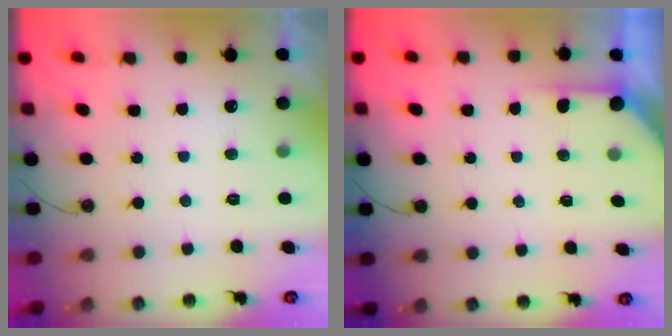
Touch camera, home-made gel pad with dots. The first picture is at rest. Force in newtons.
{"total": 3.9, "press": 3.9, "slide": 0.3}